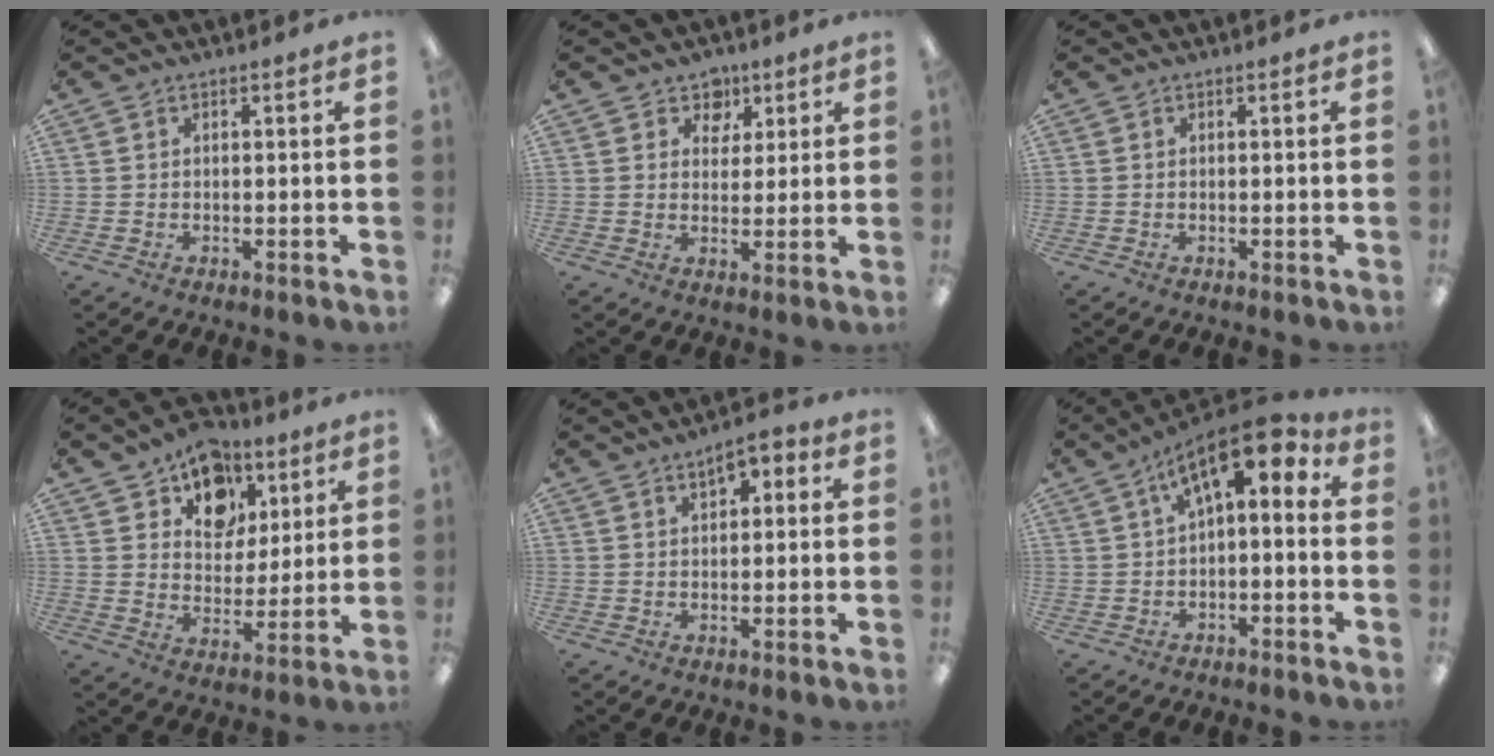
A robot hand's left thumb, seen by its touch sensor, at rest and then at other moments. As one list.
[{"total": 5.5, "force": [3.3, 4.3, 0.9], "torque": [-0.007, -0.017, 0.057]}, {"total": 0.0}, {"total": 12.7, "force": [7.9, 9.0, 4.3], "torque": [-0.061, -0.048, 0.145]}, {"total": 4.0, "force": [2.0, 2.2, 2.7], "torque": [-0.024, -0.006, 0.028]}, {"total": 10.4, "force": [3.7, 4.1, 8.8], "torque": [-0.136, -0.016, 0.061]}]